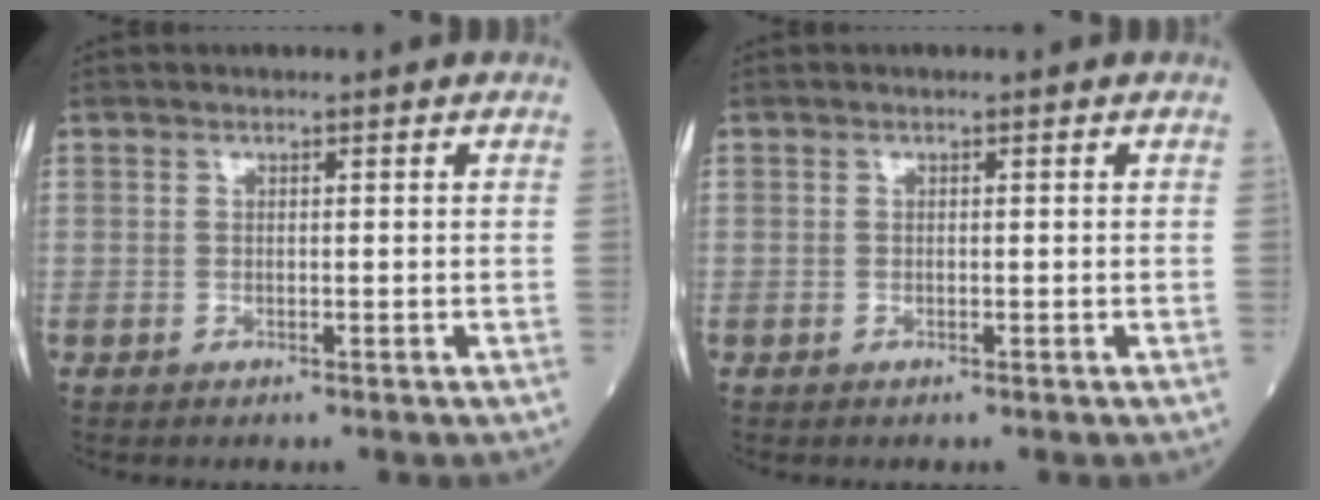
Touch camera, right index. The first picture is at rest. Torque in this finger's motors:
{"motor_torque": [0.20, 0.00, 0.05, 0.01]}